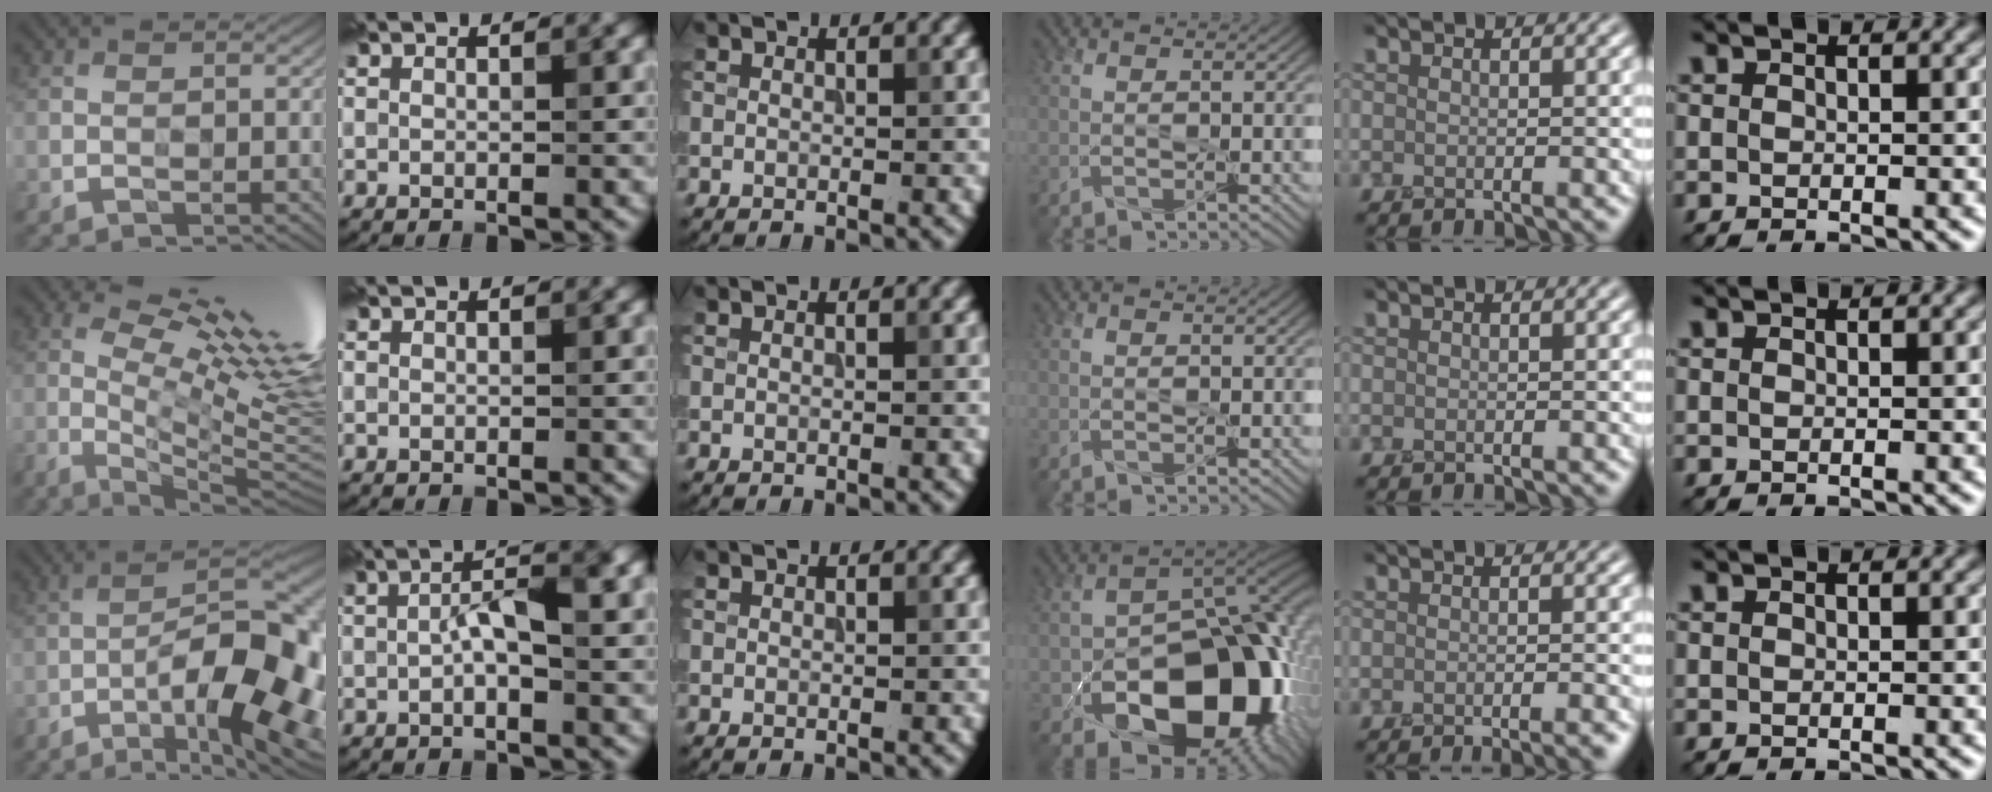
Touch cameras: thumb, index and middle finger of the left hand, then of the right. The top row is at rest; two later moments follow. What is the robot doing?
{"motion": "peel", "object": "tape"}